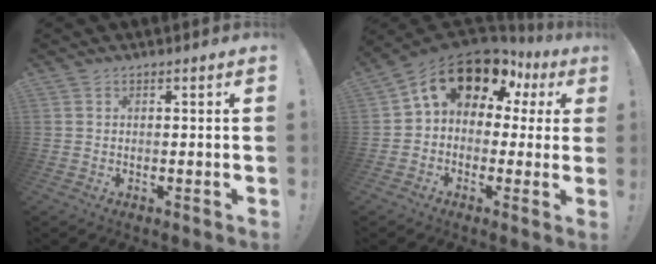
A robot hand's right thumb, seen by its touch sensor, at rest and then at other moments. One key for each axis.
{"total": 13.8, "fx": 8.0, "fy": 7.7, "fz": 8.1, "tx": -0.124, "ty": -0.053, "tz": 0.139}